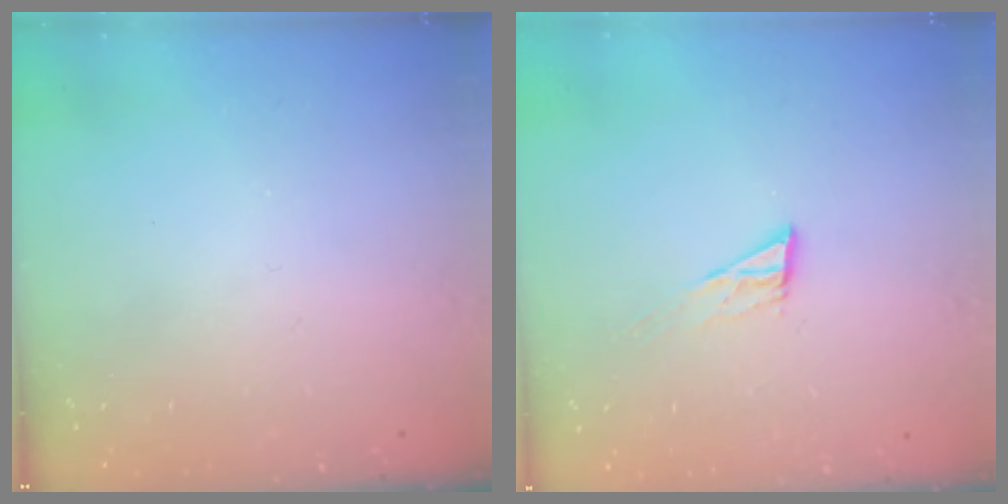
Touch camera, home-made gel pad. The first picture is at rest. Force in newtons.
{"total": 6.4, "press": 6.4, "slide": 1.0}